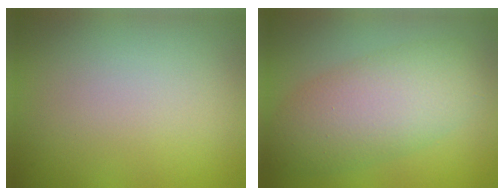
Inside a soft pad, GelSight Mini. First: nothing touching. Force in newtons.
{"total": 6.4, "press": 6.4, "slide": 0.3}